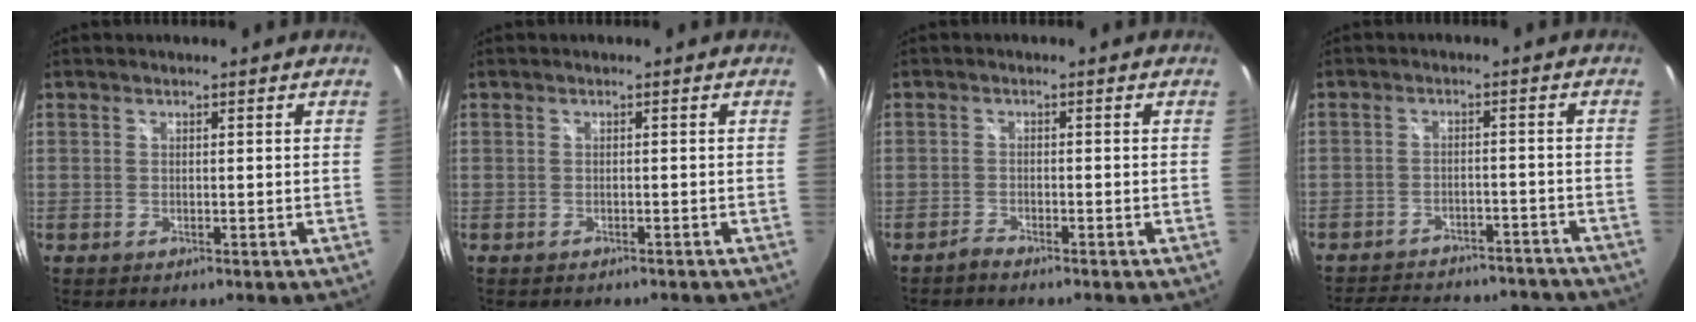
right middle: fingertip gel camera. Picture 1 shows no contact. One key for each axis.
{"total": 1.9, "fx": -1.7, "fy": 0.7, "fz": 0.6, "tx": -0.015, "ty": -0.011, "tz": -0.023}
{"total": 1.6, "fx": -1.6, "fy": 0.1, "fz": 0.2, "tx": -0.013, "ty": -0.003, "tz": -0.033}
{"total": 19.8, "fx": -17.3, "fy": 6.9, "fz": 6.8, "tx": -0.143, "ty": 0.019, "tz": -0.212}